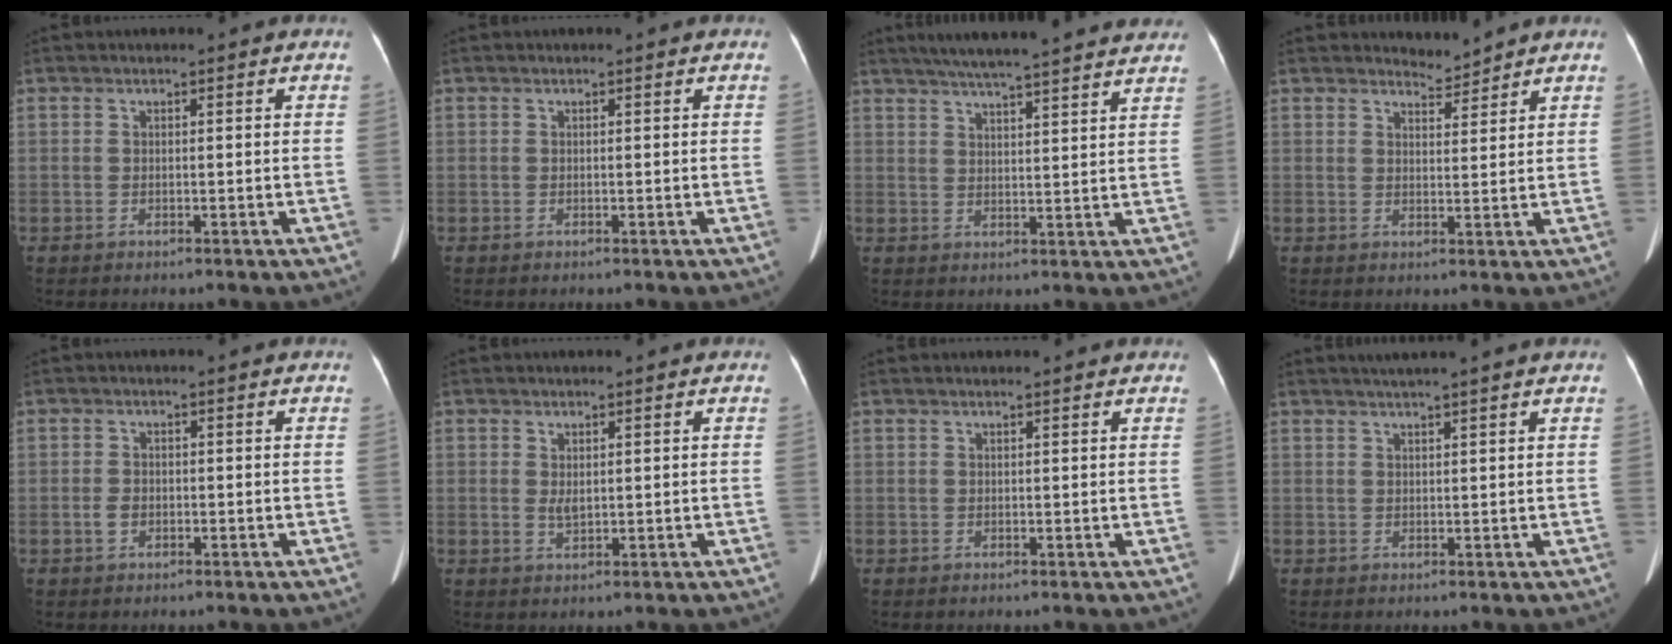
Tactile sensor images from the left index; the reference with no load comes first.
{"total": 0.0}
{"total": 18.9, "force": [16.7, 1.0, 8.9], "torque": [-0.138, 0.024, 0.215]}
{"total": 2.5, "force": [2.5, 0.2, -0.4], "torque": [0.000, -0.005, 0.042]}
{"total": 1.6, "force": [-0.8, 1.1, 0.9], "torque": [-0.023, -0.003, -0.012]}
{"total": 1.5, "force": [0.6, 0.8, 1.1], "torque": [-0.023, -0.003, 0.018]}
{"total": 2.1, "force": [2.0, 0.2, 0.6], "torque": [-0.012, 0.014, 0.021]}
{"total": 4.4, "force": [3.6, -0.8, 2.4], "torque": [-0.033, 0.020, 0.052]}